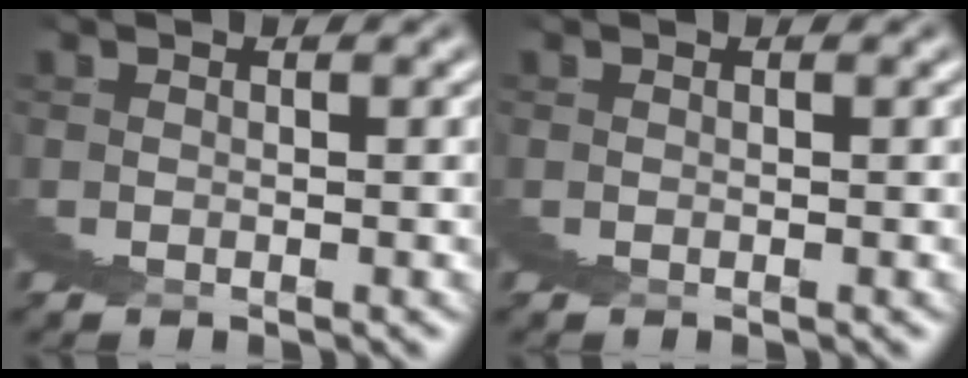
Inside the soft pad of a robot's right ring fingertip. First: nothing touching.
{"total": 0.0}